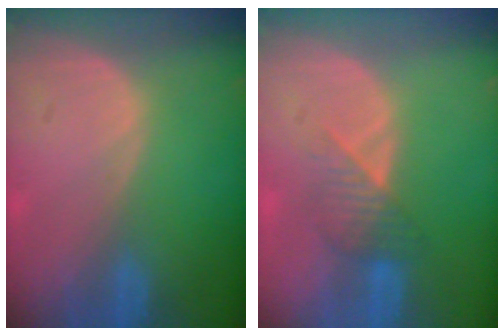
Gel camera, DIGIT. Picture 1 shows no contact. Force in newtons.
{"total": 3.6, "press": 3.4, "slide": 1.4}